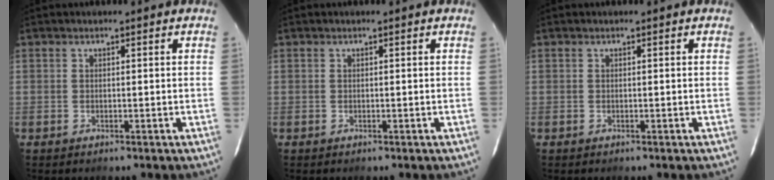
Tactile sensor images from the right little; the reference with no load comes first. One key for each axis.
{"total": 0.0}
{"total": 0.0}